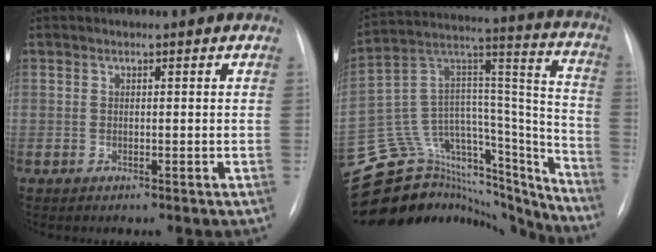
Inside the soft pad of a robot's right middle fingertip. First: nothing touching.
{"total": 33.1, "force": [-30.4, 9.1, 9.3], "torque": [-0.135, 0.039, -0.450]}